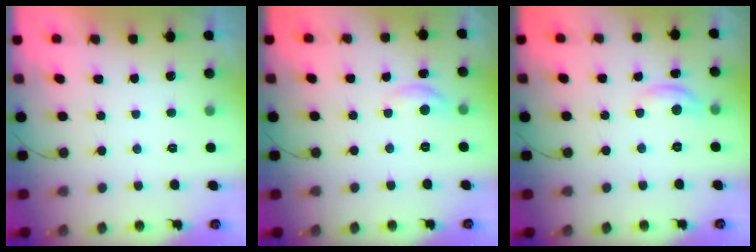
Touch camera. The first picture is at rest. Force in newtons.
{"total": 4.7, "press": 4.7, "slide": 0.4}
{"total": 6.2, "press": 6.2, "slide": 0.3}